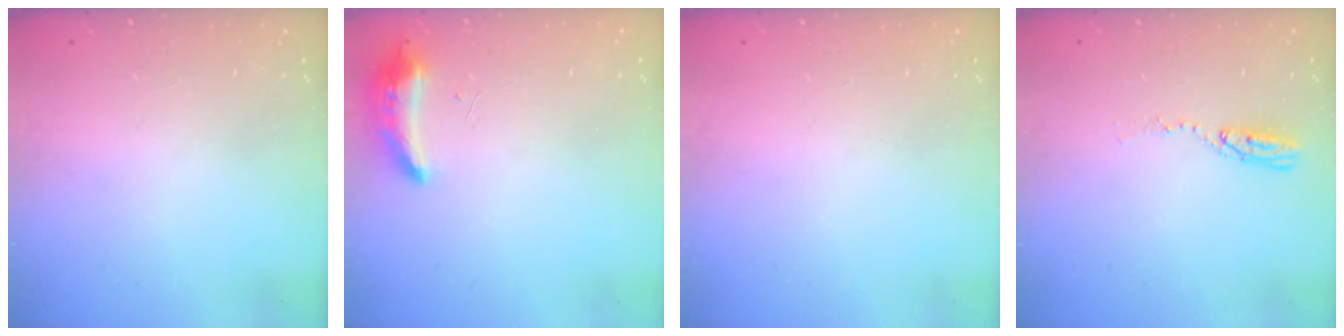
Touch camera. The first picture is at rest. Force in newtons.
{"total": 8.5, "press": 8.4, "slide": 1.6}
{"total": 0.0}
{"total": 4.8, "press": 4.7, "slide": 0.4}